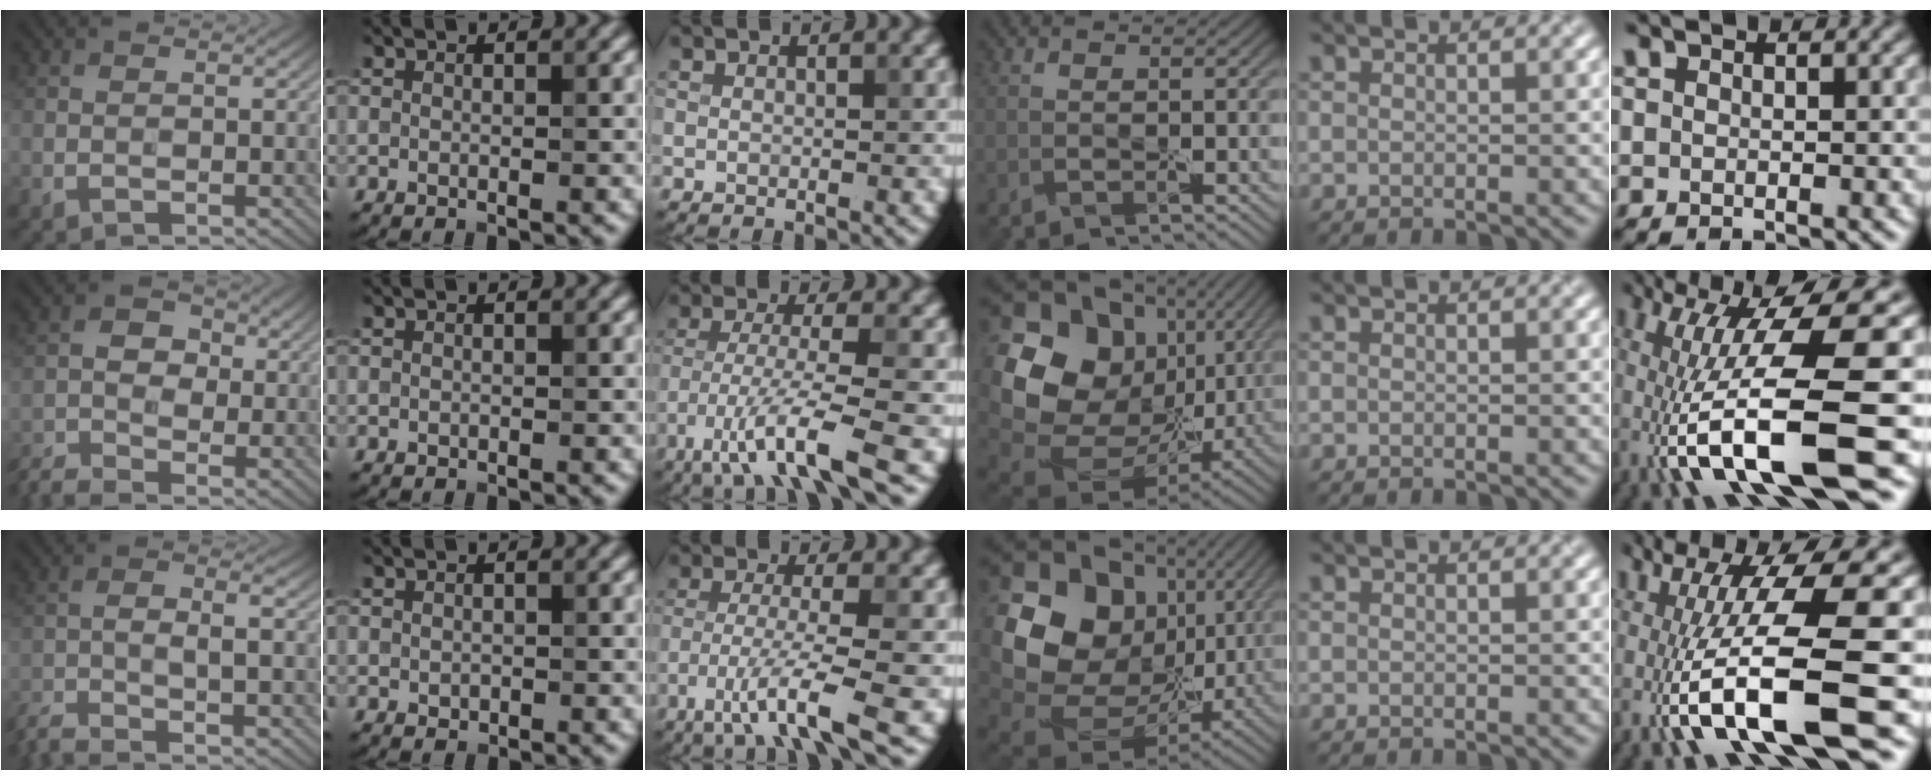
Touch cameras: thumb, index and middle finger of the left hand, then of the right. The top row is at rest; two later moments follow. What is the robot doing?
{"motion": "peel", "object": "shipping label"}